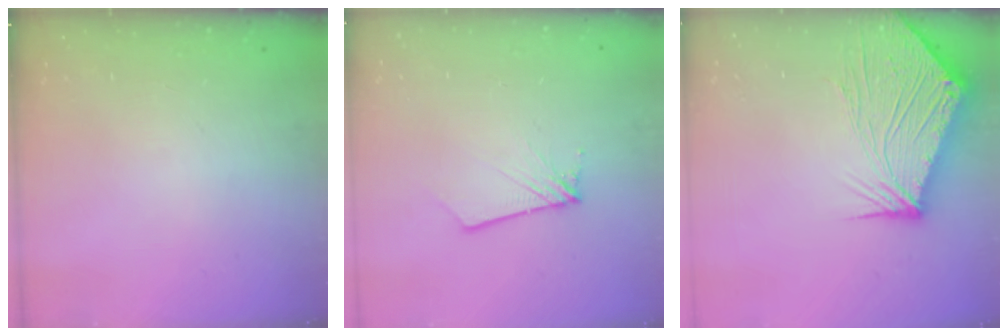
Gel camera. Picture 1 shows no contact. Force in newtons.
{"total": 2.8, "press": 2.8, "slide": 0.3}
{"total": 15.8, "press": 15.7, "slide": 2.1}